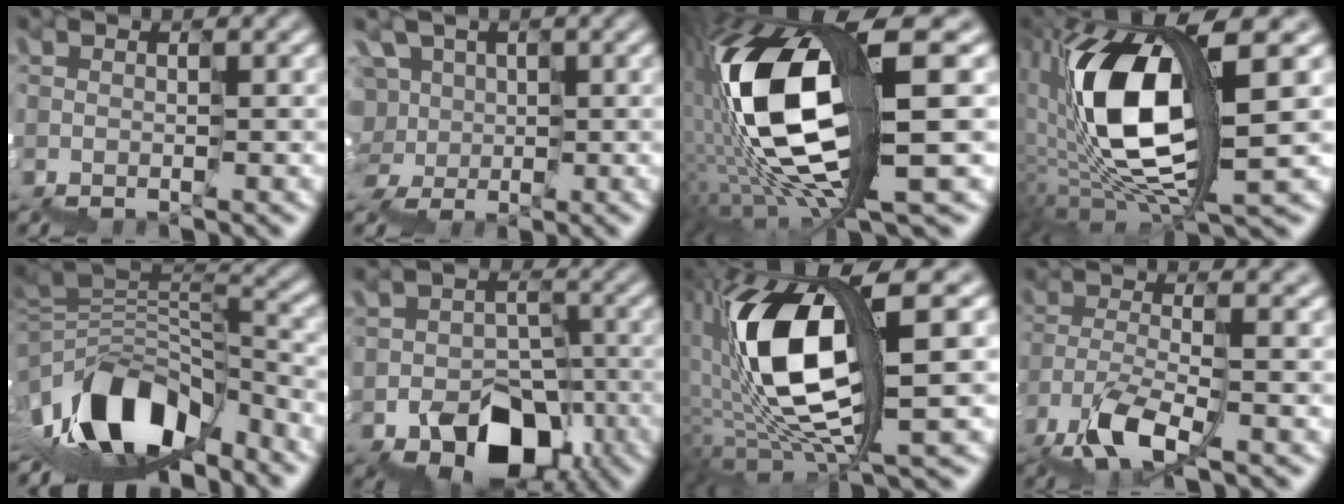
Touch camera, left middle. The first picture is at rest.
{"total": 5.1, "force": [1.4, 4.5, 2.0], "torque": [-0.042, 0.037, -0.001]}
{"total": 13.8, "force": [1.8, 3.6, 13.2], "torque": [-0.286, 0.012, 0.053]}
{"total": 10.5, "force": [2.7, 2.5, 9.8], "torque": [-0.205, 0.011, 0.057]}
{"total": 8.4, "force": [-4.4, 4.0, 6.0], "torque": [-0.102, 0.019, -0.069]}
{"total": 10.4, "force": [-5.0, 8.0, 4.4], "torque": [-0.045, -0.018, -0.082]}
{"total": 11.0, "force": [2.5, 2.3, 10.5], "torque": [-0.225, 0.009, 0.051]}
{"total": 4.6, "force": [-2.1, 1.1, 3.9], "torque": [-0.088, 0.002, -0.040]}